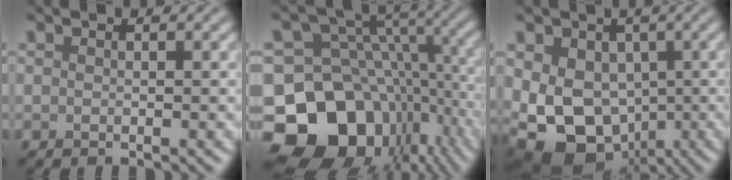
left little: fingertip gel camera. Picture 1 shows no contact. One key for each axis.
{"total": 15.8, "fx": -6.4, "fy": 11.9, "fz": 8.3, "tx": -0.153, "ty": 0.004, "tz": -0.096}
{"total": 10.6, "fx": -1.9, "fy": 8.0, "fz": 6.7, "tx": -0.094, "ty": -0.012, "tz": -0.032}